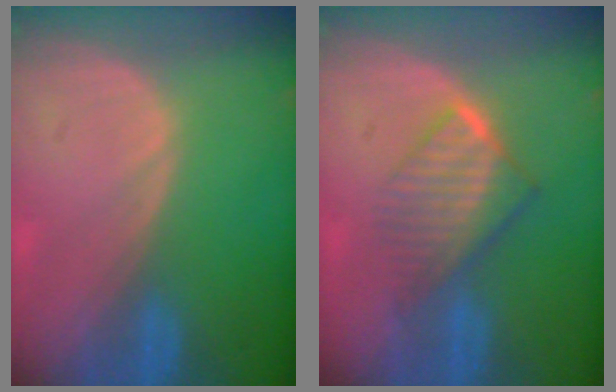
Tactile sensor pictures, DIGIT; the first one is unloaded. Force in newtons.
{"total": 6.7, "press": 6.1, "slide": 2.8}